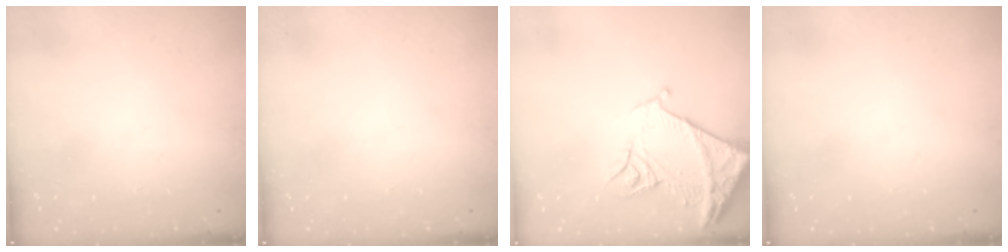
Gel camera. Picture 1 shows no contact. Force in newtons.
{"total": 0.0}
{"total": 13.7, "press": 13.6, "slide": 1.4}
{"total": 0.0}